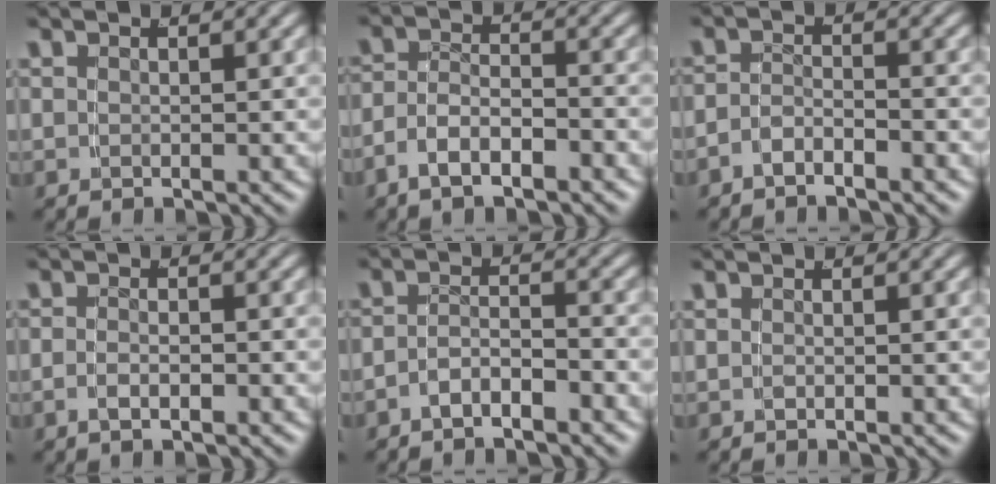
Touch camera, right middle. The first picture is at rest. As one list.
[{"total": 3.6, "force": [-2.4, 1.8, 2.1], "torque": [-0.038, -0.009, -0.041]}, {"total": 2.2, "force": [-2.0, 0.5, 0.7], "torque": [-0.014, -0.006, -0.036]}, {"total": 1.6, "force": [-1.1, 0.3, 1.1], "torque": [-0.022, -0.002, -0.018]}, {"total": 2.8, "force": [-2.3, 0.7, 1.3], "torque": [-0.014, -0.004, -0.043]}, {"total": 0.5, "force": [-0.4, -0.3, 0.1], "torque": [0.000, -0.001, -0.003]}]